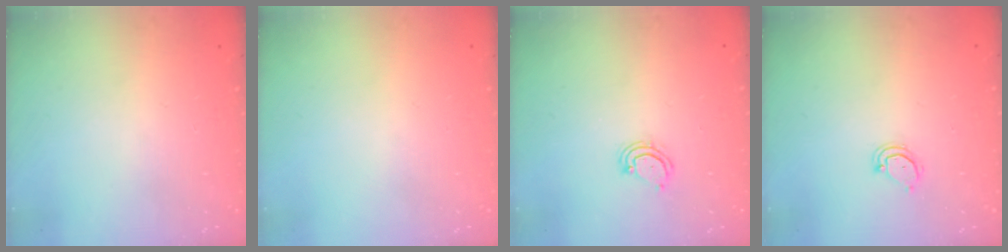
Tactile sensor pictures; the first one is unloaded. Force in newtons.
{"total": 0.0}
{"total": 4.6, "press": 4.6, "slide": 0.4}
{"total": 3.4, "press": 3.3, "slide": 0.5}